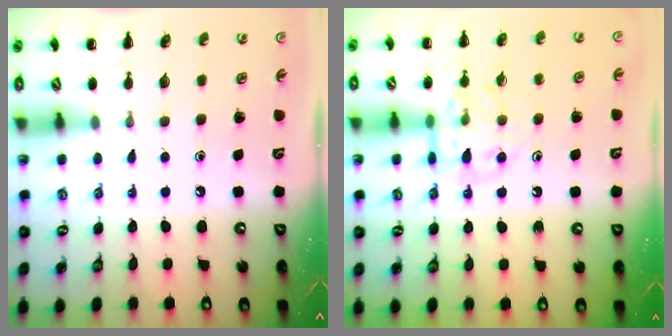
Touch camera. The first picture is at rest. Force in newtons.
{"total": 12.1, "press": 12.0, "slide": 1.4}